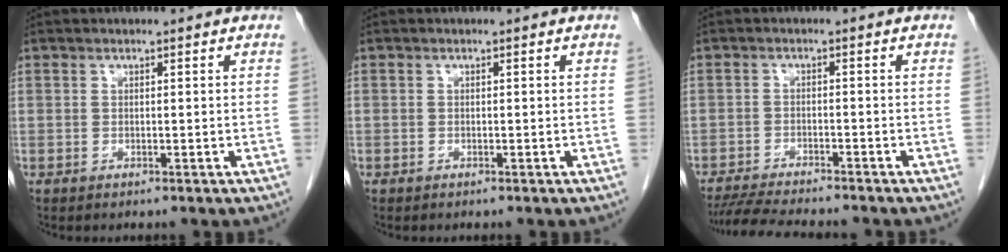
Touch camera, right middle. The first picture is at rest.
{"total": 0.0}
{"total": 8.7, "force": [-7.9, 0.4, 3.6], "torque": [-0.058, -0.018, -0.127]}